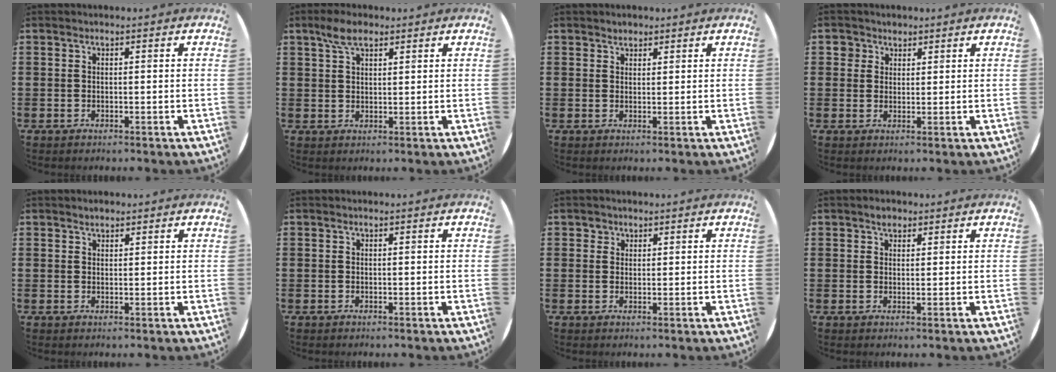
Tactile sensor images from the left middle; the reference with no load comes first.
{"total": 4.3, "force": [3.0, 1.9, 2.5], "torque": [-0.047, 0.005, 0.052]}
{"total": 1.4, "force": [1.3, 0.5, 0.0], "torque": [0.007, -0.002, 0.023]}
{"total": 2.3, "force": [1.6, 1.7, 0.0], "torque": [0.010, 0.001, 0.028]}
{"total": 1.2, "force": [1.1, 0.4, 0.2], "torque": [-0.004, 0.003, 0.021]}
{"total": 0.0}
{"total": 1.4, "force": [1.0, 0.9, 0.0], "torque": [0.014, -0.004, 0.017]}
{"total": 1.6, "force": [1.3, 0.9, 0.5], "torque": [0.005, -0.002, 0.021]}